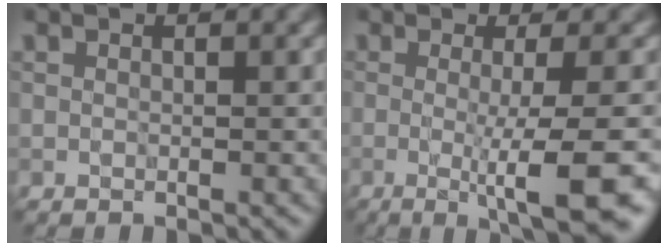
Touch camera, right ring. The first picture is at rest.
{"total": 7.7, "force": [-1.6, 1.3, 7.4], "torque": [-0.094, -0.013, -0.029]}